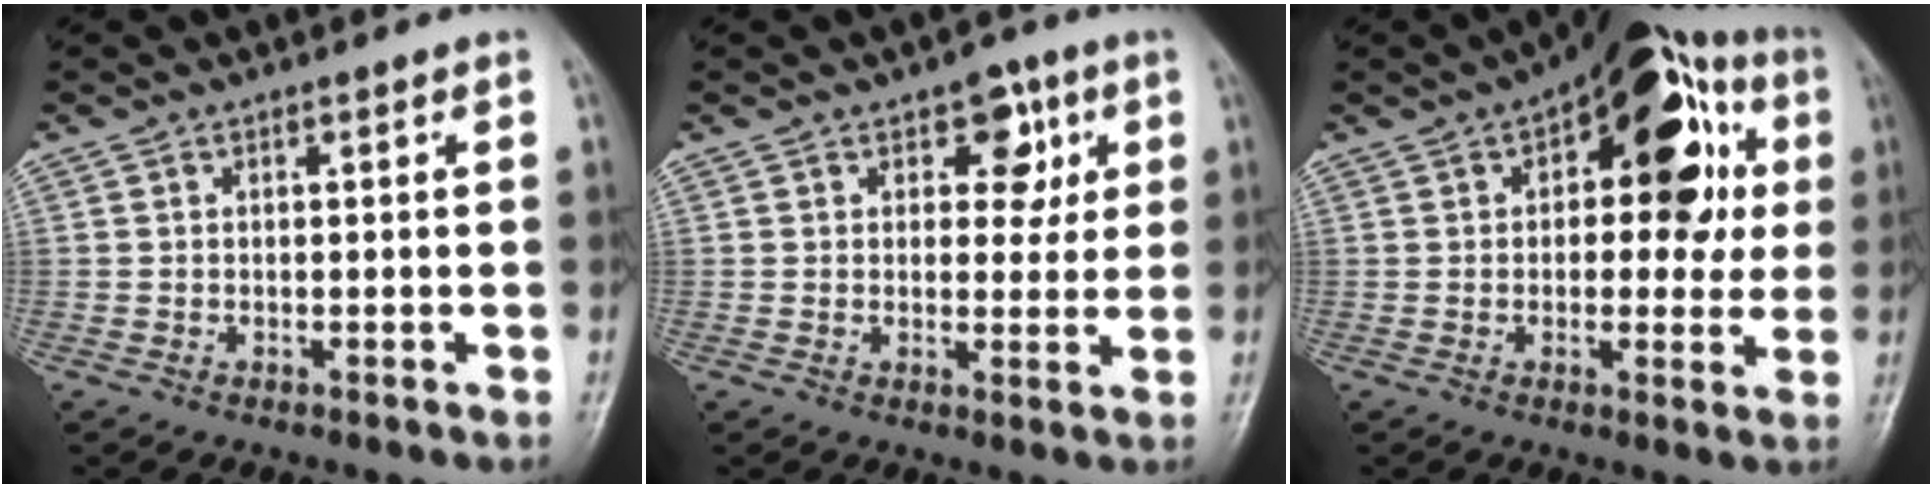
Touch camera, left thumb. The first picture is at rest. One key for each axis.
{"total": 6.5, "fx": 2.6, "fy": 4.3, "fz": 4.2, "tx": -0.013, "ty": -0.007, "tz": 0.027}
{"total": 20.0, "fx": 5.2, "fy": 10.4, "fz": 16.2, "tx": -0.156, "ty": 0.021, "tz": 0.059}